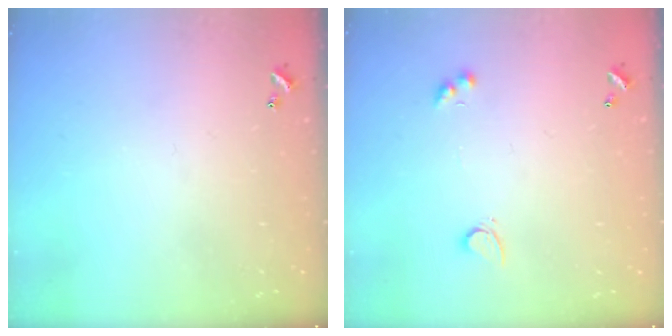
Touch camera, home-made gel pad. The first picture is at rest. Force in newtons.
{"total": 2.9, "press": 2.6, "slide": 1.3}